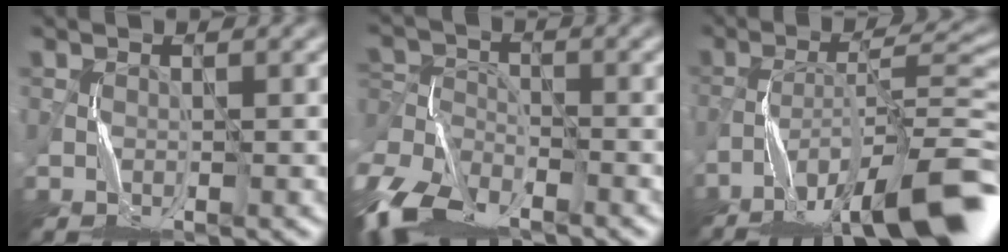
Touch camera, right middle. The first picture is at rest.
{"total": 8.8, "force": [-6.9, 3.8, 3.9], "torque": [-0.079, -0.025, -0.137]}
{"total": 13.1, "force": [-9.0, 2.6, 9.2], "torque": [-0.151, 0.010, -0.145]}